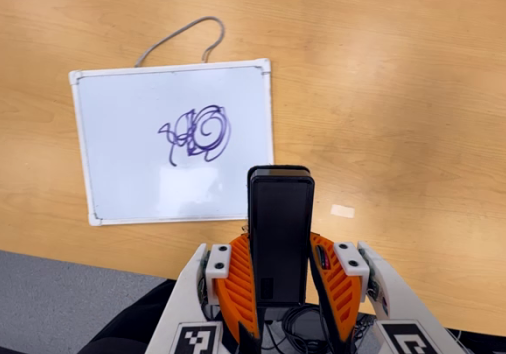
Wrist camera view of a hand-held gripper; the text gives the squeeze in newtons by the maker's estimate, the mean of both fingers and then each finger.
{"total": 4.2, "left": 2.5, "right": 5.8}